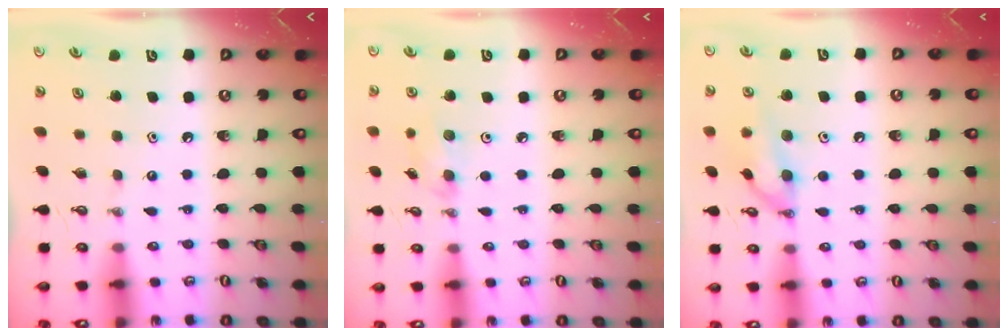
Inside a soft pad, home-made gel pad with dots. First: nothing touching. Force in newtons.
{"total": 6.9, "press": 5.4, "slide": 4.3}
{"total": 11.6, "press": 11.0, "slide": 3.6}